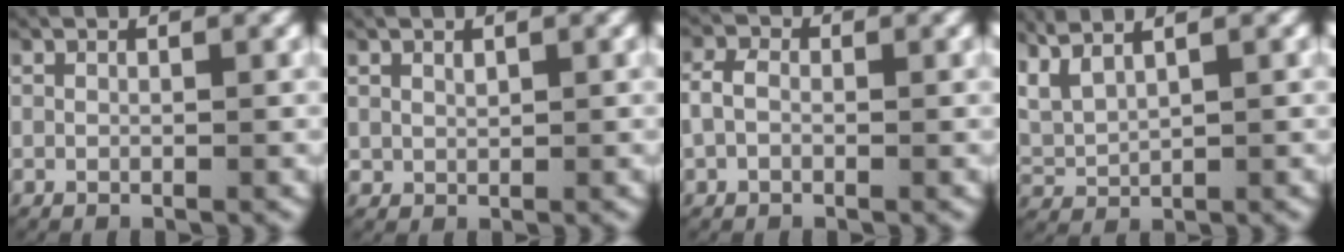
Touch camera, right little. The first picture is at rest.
{"total": 0.9, "force": [0.5, 0.7, 0.3], "torque": [-0.011, -0.006, 0.020]}
{"total": 2.2, "force": [-0.1, 1.7, 1.3], "torque": [-0.037, 0.000, -0.004]}
{"total": 4.9, "force": [2.4, 3.2, 3.0], "torque": [-0.081, 0.002, 0.045]}